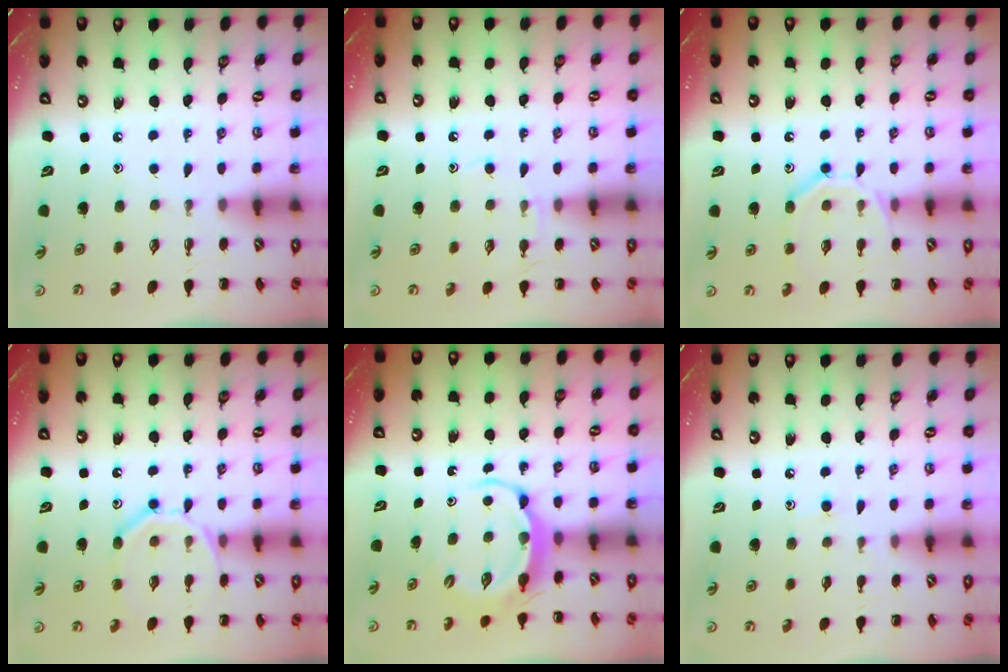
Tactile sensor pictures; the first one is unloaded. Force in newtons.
{"total": 5.5, "press": 5.2, "slide": 1.8}
{"total": 11.6, "press": 11.5, "slide": 1.4}
{"total": 12.6, "press": 12.6, "slide": 1.2}
{"total": 5.4, "press": 5.3, "slide": 0.5}
{"total": 6.2, "press": 5.7, "slide": 2.4}